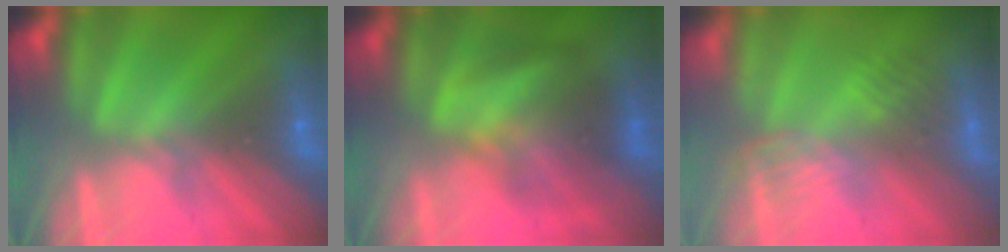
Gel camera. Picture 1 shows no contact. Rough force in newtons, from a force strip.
{"total": 4.6}
{"total": 2.8}